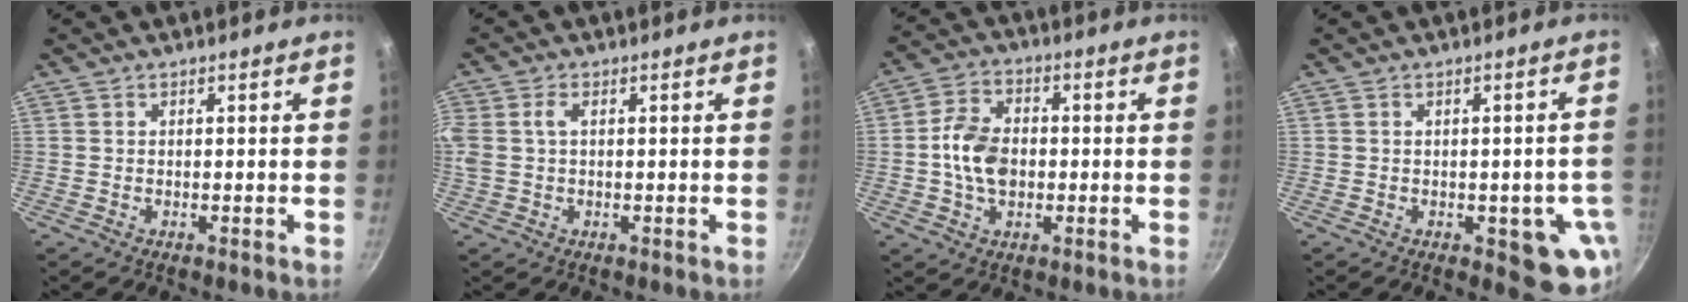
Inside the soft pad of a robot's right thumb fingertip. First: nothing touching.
{"total": 6.3, "force": [1.2, 4.1, 4.7], "torque": [-0.099, 0.012, 0.019]}
{"total": 9.4, "force": [-0.7, 6.6, 6.7], "torque": [-0.109, 0.018, -0.019]}
{"total": 9.4, "force": [-2.5, 4.4, 8.0], "torque": [-0.046, 0.006, -0.025]}